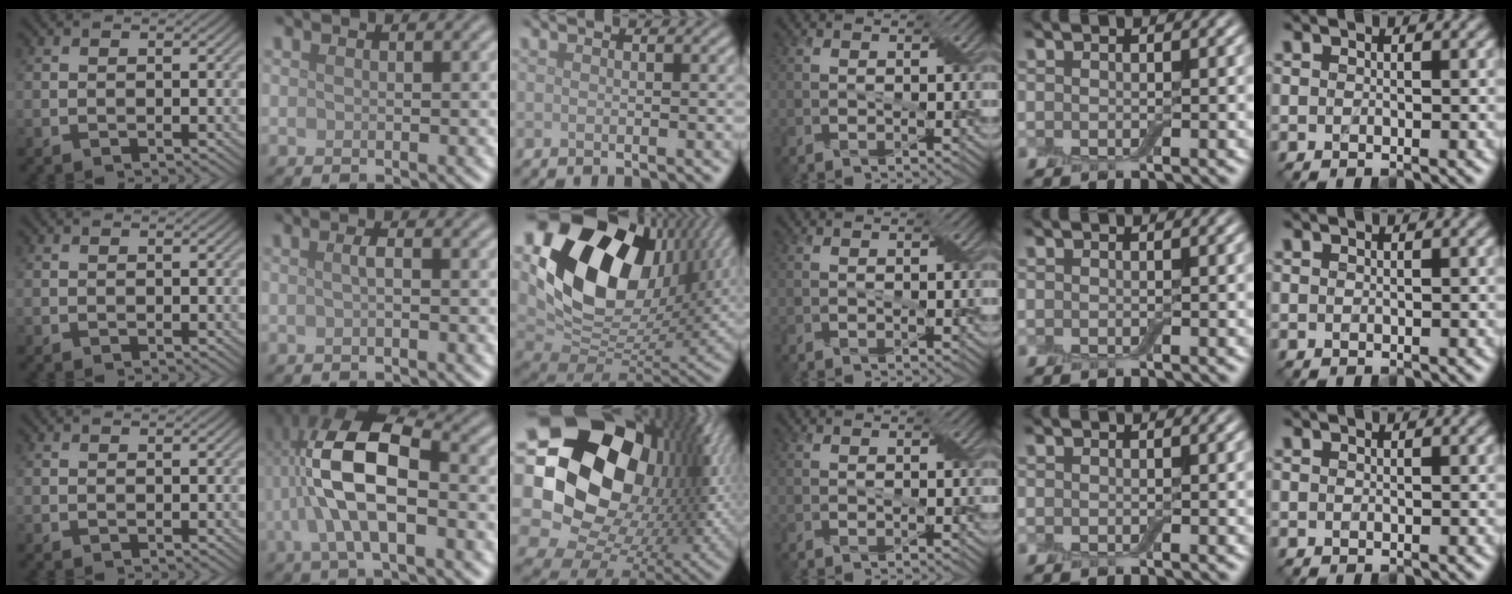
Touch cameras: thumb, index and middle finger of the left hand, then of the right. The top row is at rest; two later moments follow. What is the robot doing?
{"motion": "wrap", "object": "cling film"}